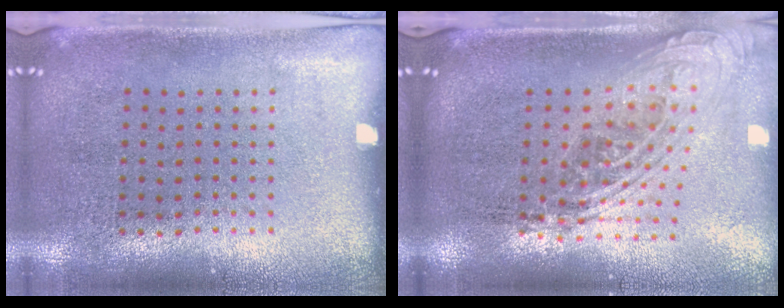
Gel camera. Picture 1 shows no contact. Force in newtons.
{"total": 2.1, "press": 1.6, "slide": 1.5}